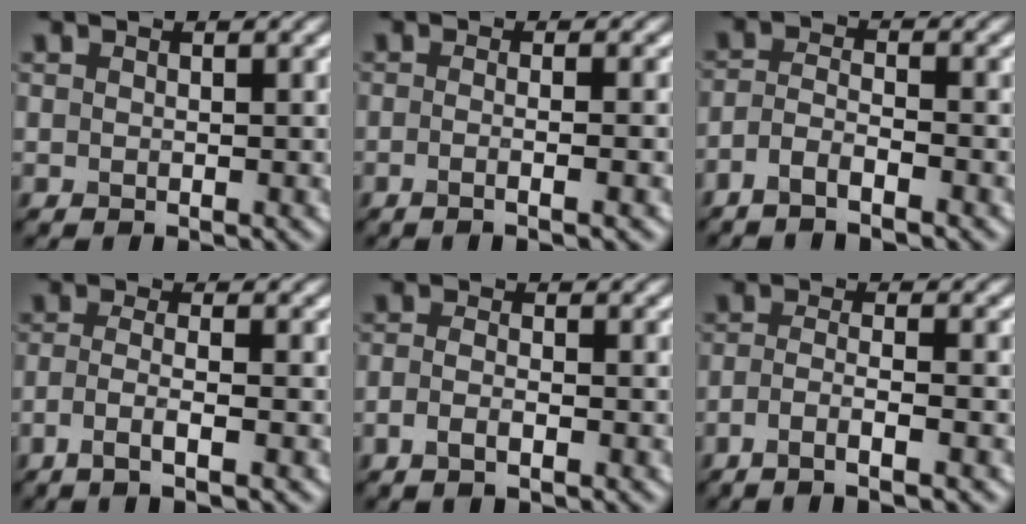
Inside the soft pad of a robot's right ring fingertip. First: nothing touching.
{"total": 4.1, "force": [-0.4, 1.8, 3.6], "torque": [-0.014, 0.002, -0.028]}
{"total": 2.7, "force": [-2.0, 0.6, 1.7], "torque": [-0.036, 0.001, -0.048]}
{"total": 3.2, "force": [-1.3, 0.7, 2.8], "torque": [-0.052, -0.003, -0.034]}
{"total": 1.7, "force": [-0.8, 0.6, 1.4], "torque": [-0.028, -0.001, -0.018]}
{"total": 3.5, "force": [-1.9, 0.6, 2.9], "torque": [-0.051, -0.001, -0.045]}